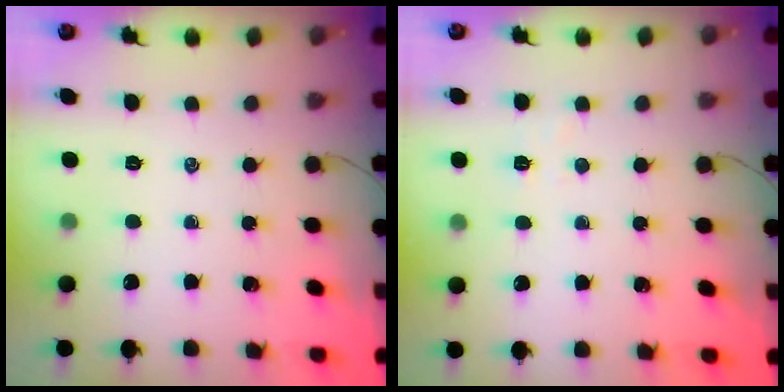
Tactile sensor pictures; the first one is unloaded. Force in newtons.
{"total": 2.5, "press": 2.4, "slide": 0.6}